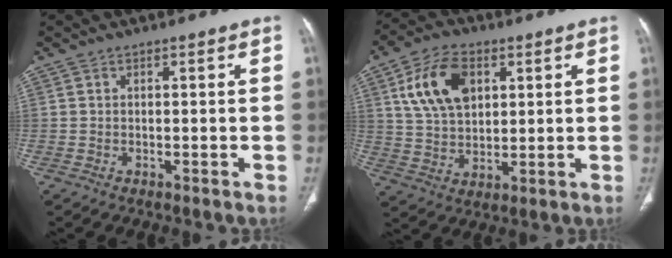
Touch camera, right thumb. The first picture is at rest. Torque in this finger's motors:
{"motor_torque": [-0.27, 0.78, 0.20, 0.24, 0.09]}